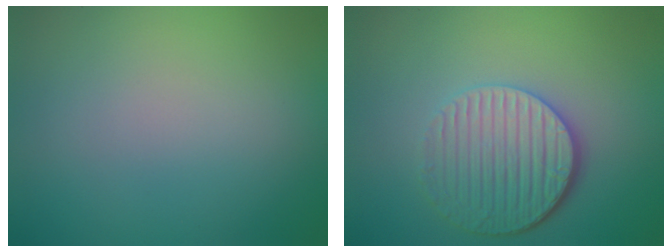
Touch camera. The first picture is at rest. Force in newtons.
{"total": 5.2, "press": 4.0, "slide": 3.2}